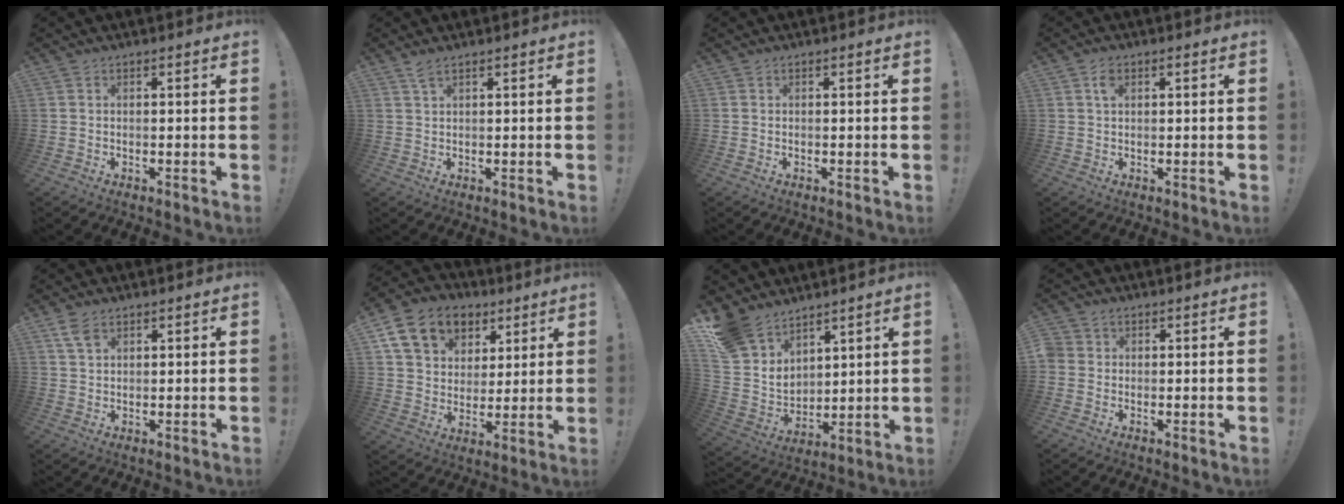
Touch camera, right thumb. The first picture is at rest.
{"total": 2.6, "force": [1.8, 0.8, 1.7], "torque": [-0.032, -0.004, 0.031]}
{"total": 0.0}
{"total": 2.6, "force": [1.0, 1.5, 1.9], "torque": [-0.027, 0.001, 0.013]}
{"total": 4.3, "force": [2.4, 2.2, 2.8], "torque": [-0.056, -0.003, 0.046]}
{"total": 16.2, "force": [8.1, 11.9, 7.4], "torque": [-0.111, -0.035, 0.160]}
{"total": 11.7, "force": [9.3, 6.5, 3.0], "torque": [-0.081, -0.067, 0.185]}
{"total": 2.0, "force": [0.2, 1.8, 0.8], "torque": [-0.018, 0.007, 0.005]}